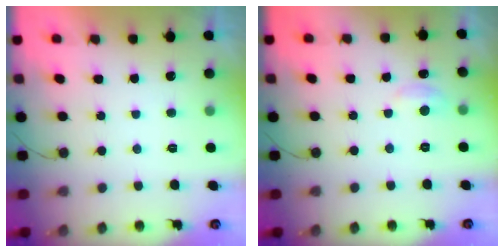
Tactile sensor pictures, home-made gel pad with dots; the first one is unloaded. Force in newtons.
{"total": 3.8, "press": 3.8, "slide": 0.5}